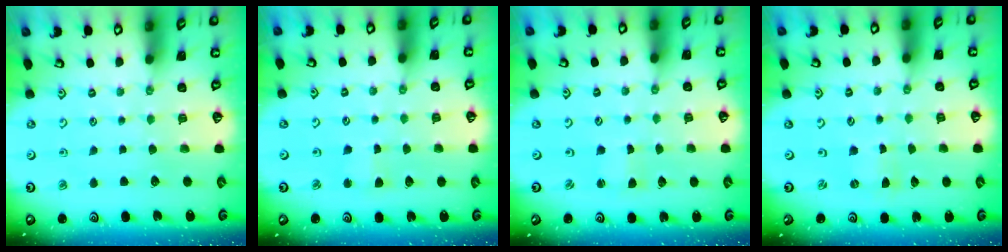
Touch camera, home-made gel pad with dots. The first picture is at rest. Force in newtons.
{"total": 2.5, "press": 2.5, "slide": 0.3}
{"total": 1.0, "press": 1.0, "slide": 0.1}
{"total": 0.0}